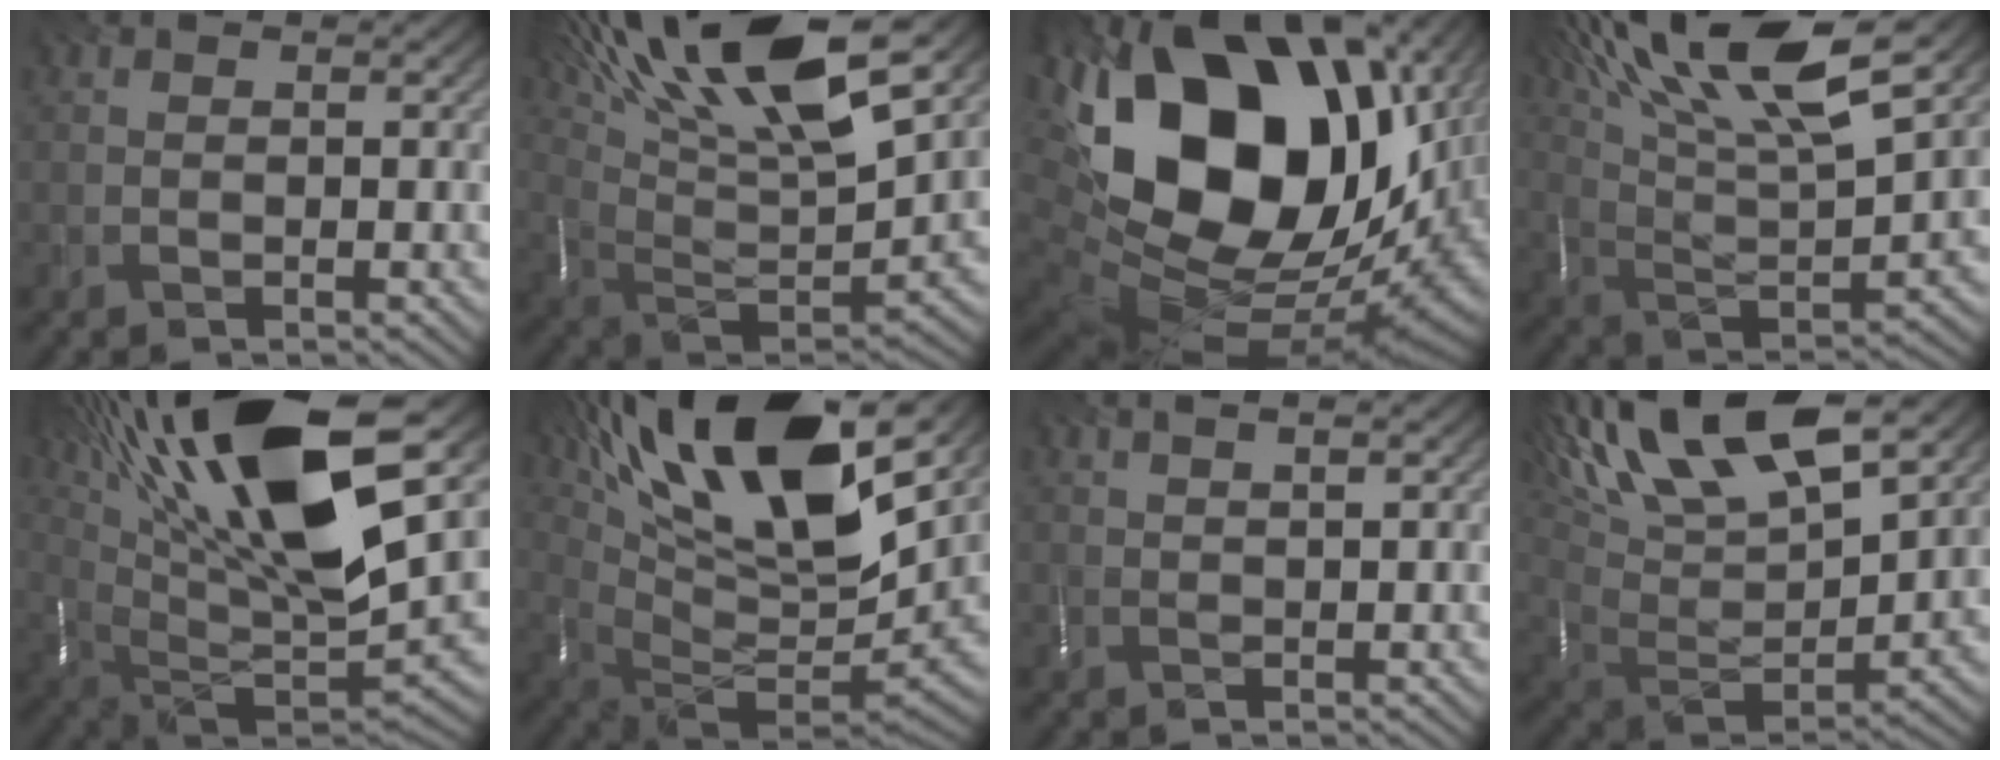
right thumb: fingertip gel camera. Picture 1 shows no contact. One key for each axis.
{"total": 17.4, "fx": 8.7, "fy": 5.7, "fz": 14.0, "tx": -0.293, "ty": 0.024, "tz": 0.149}
{"total": 22.1, "fx": 3.8, "fy": 14.9, "fz": 15.9, "tx": -0.332, "ty": -0.035, "tz": 0.106}
{"total": 16.8, "fx": 9.7, "fy": 5.1, "fz": 12.7, "tx": -0.264, "ty": 0.018, "tz": 0.163}
{"total": 19.8, "fx": 8.5, "fy": 7.1, "fz": 16.4, "tx": -0.309, "ty": 0.040, "tz": 0.138}
{"total": 19.2, "fx": 9.5, "fy": 7.5, "fz": 14.9, "tx": -0.277, "ty": 0.030, "tz": 0.160}
{"total": 1.6, "fx": 1.1, "fy": 0.0, "fz": 1.2, "tx": -0.021, "ty": 0.001, "tz": 0.025}
{"total": 18.0, "fx": 9.2, "fy": 7.1, "fz": 13.8, "tx": -0.291, "ty": 0.037, "tz": 0.142}